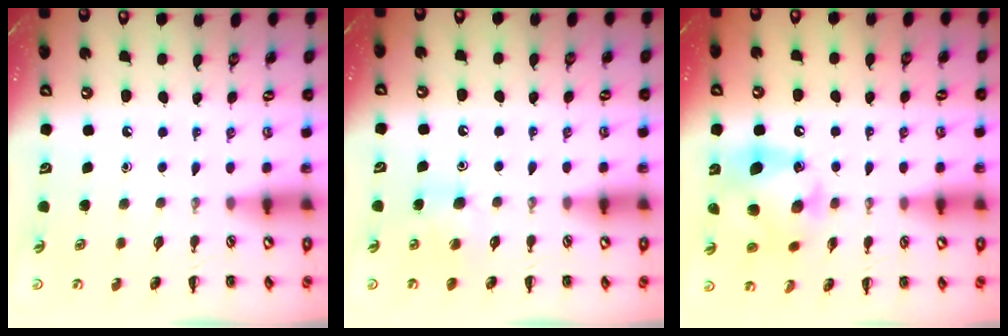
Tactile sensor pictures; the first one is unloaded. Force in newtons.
{"total": 7.7, "press": 7.5, "slide": 1.9}
{"total": 13.1, "press": 13.0, "slide": 1.7}